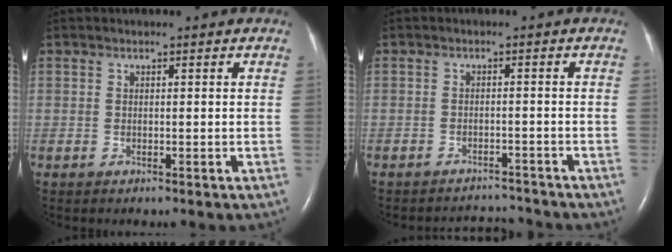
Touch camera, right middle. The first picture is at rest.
{"total": 4.0, "force": [-3.9, -0.1, -1.1], "torque": [0.010, 0.002, -0.056]}